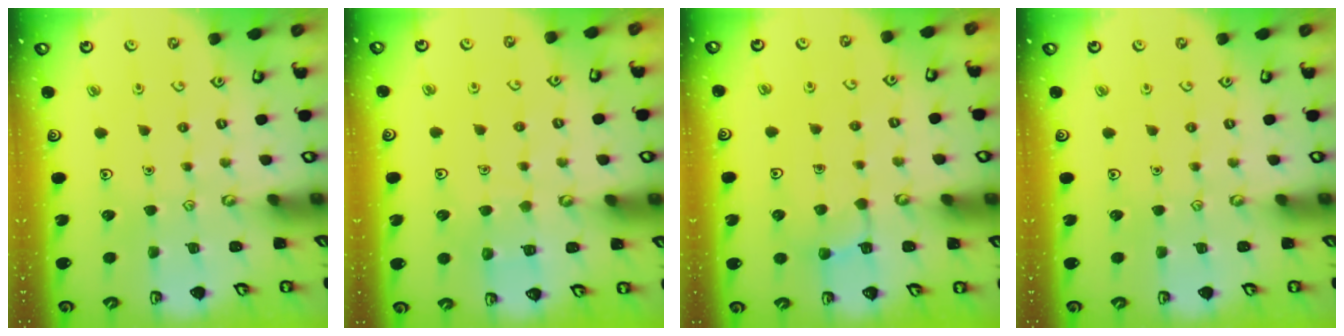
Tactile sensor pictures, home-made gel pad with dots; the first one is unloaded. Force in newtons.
{"total": 4.5, "press": 4.5, "slide": 0.4}
{"total": 3.5, "press": 3.5, "slide": 0.6}
{"total": 0.0}